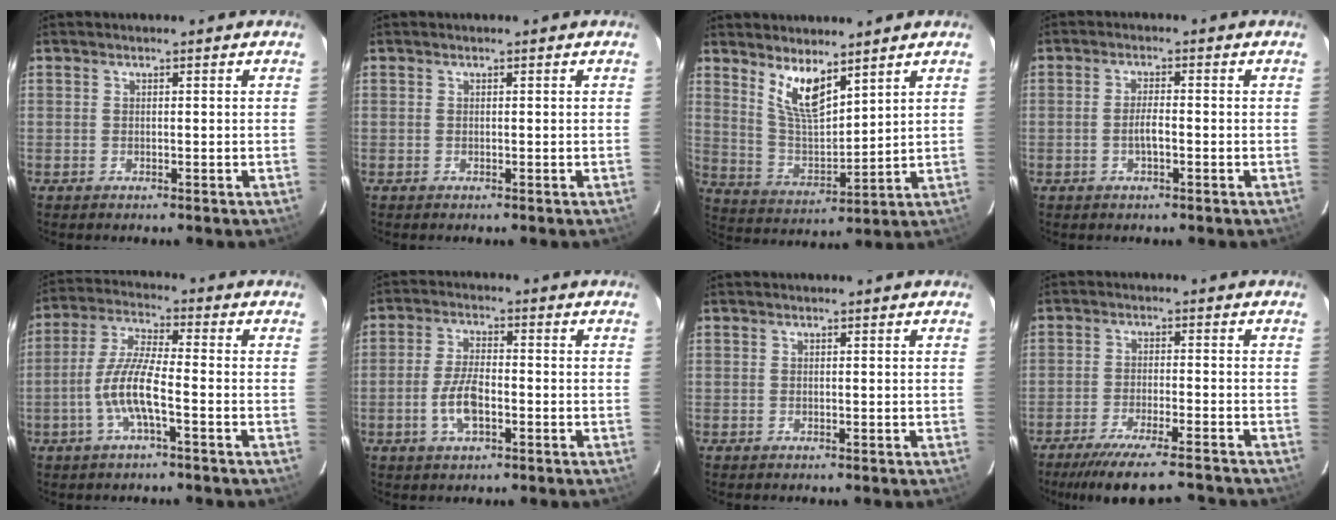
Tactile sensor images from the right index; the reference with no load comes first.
{"total": 0.0}
{"total": 9.3, "force": [6.2, 2.9, 6.2], "torque": [-0.117, -0.009, 0.131]}
{"total": 2.7, "force": [-1.0, 0.6, 2.5], "torque": [-0.047, 0.000, -0.017]}
{"total": 8.6, "force": [-3.2, 1.2, 7.9], "torque": [-0.168, 0.001, -0.061]}
{"total": 6.7, "force": [-2.4, 2.6, 5.7], "torque": [-0.120, 0.001, -0.045]}
{"total": 0.0}
{"total": 14.2, "force": [-12.5, 1.7, 6.6], "torque": [-0.134, -0.022, -0.190]}